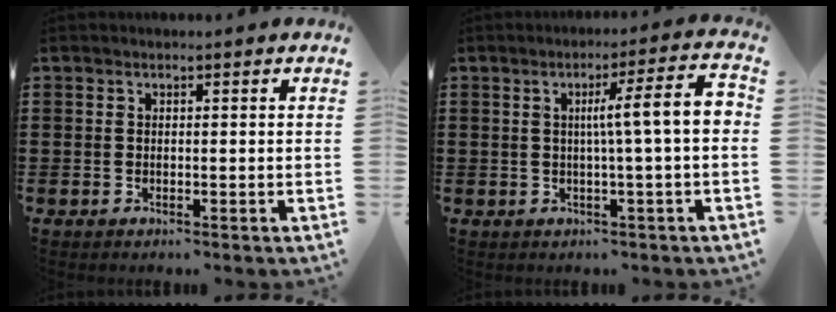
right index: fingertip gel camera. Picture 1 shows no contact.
{"total": 7.7, "force": [0.5, -0.1, 7.7], "torque": [-0.125, -0.010, -0.002]}